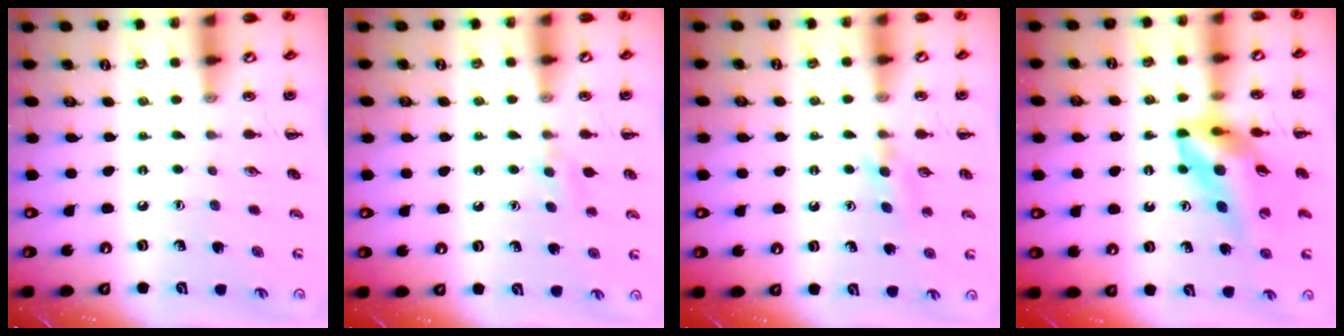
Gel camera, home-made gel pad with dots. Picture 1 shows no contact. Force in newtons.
{"total": 4.0, "press": 3.7, "slide": 1.6}
{"total": 5.9, "press": 5.6, "slide": 1.9}
{"total": 13.2, "press": 12.5, "slide": 4.3}